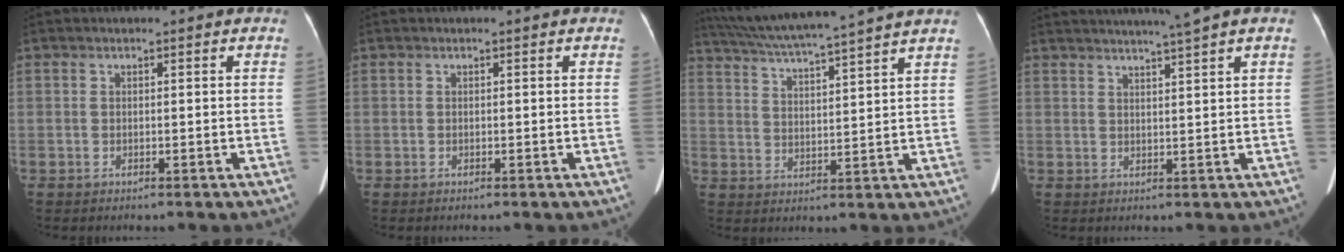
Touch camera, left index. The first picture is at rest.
{"total": 0.0}
{"total": 14.5, "force": [12.7, -1.7, 6.9], "torque": [-0.132, 0.003, 0.193]}
{"total": 6.1, "force": [4.9, -1.2, 3.4], "torque": [-0.051, 0.009, 0.069]}